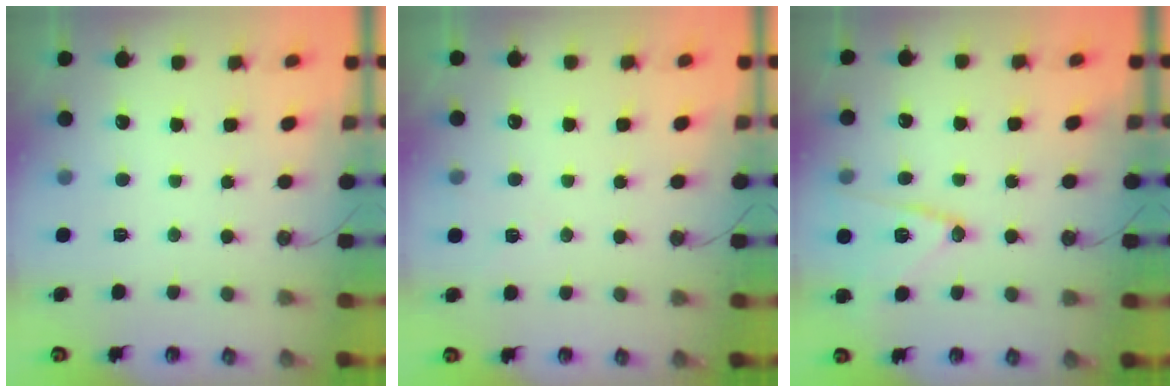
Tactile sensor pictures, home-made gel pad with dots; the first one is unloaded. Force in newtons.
{"total": 5.1, "press": 3.1, "slide": 4.1}
{"total": 12.3, "press": 12.3, "slide": 0.2}